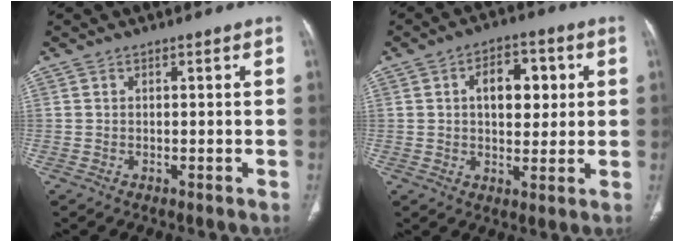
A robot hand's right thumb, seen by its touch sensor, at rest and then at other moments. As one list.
[{"total": 9.8, "force": [2.2, 5.9, 7.4], "torque": [-0.073, 0.003, 0.034]}]